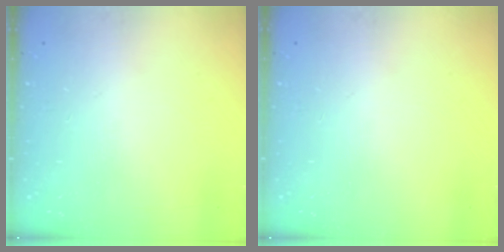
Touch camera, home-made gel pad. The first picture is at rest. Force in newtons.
{"total": 0.0}